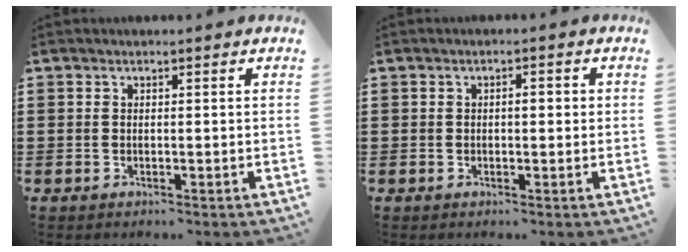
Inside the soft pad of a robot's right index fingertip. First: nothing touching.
{"total": 1.8, "force": [0.0, 0.6, 1.7], "torque": [-0.031, 0.004, -0.002]}